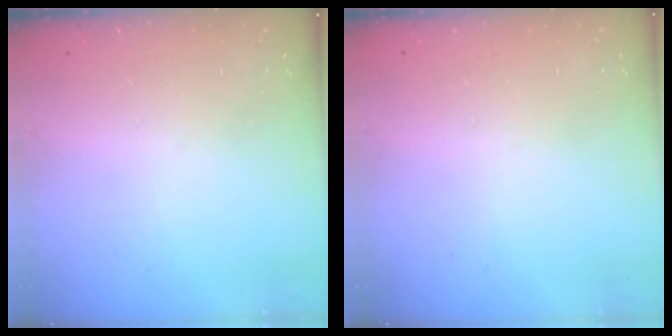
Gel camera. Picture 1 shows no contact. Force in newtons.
{"total": 2.7, "press": 2.7, "slide": 0.2}